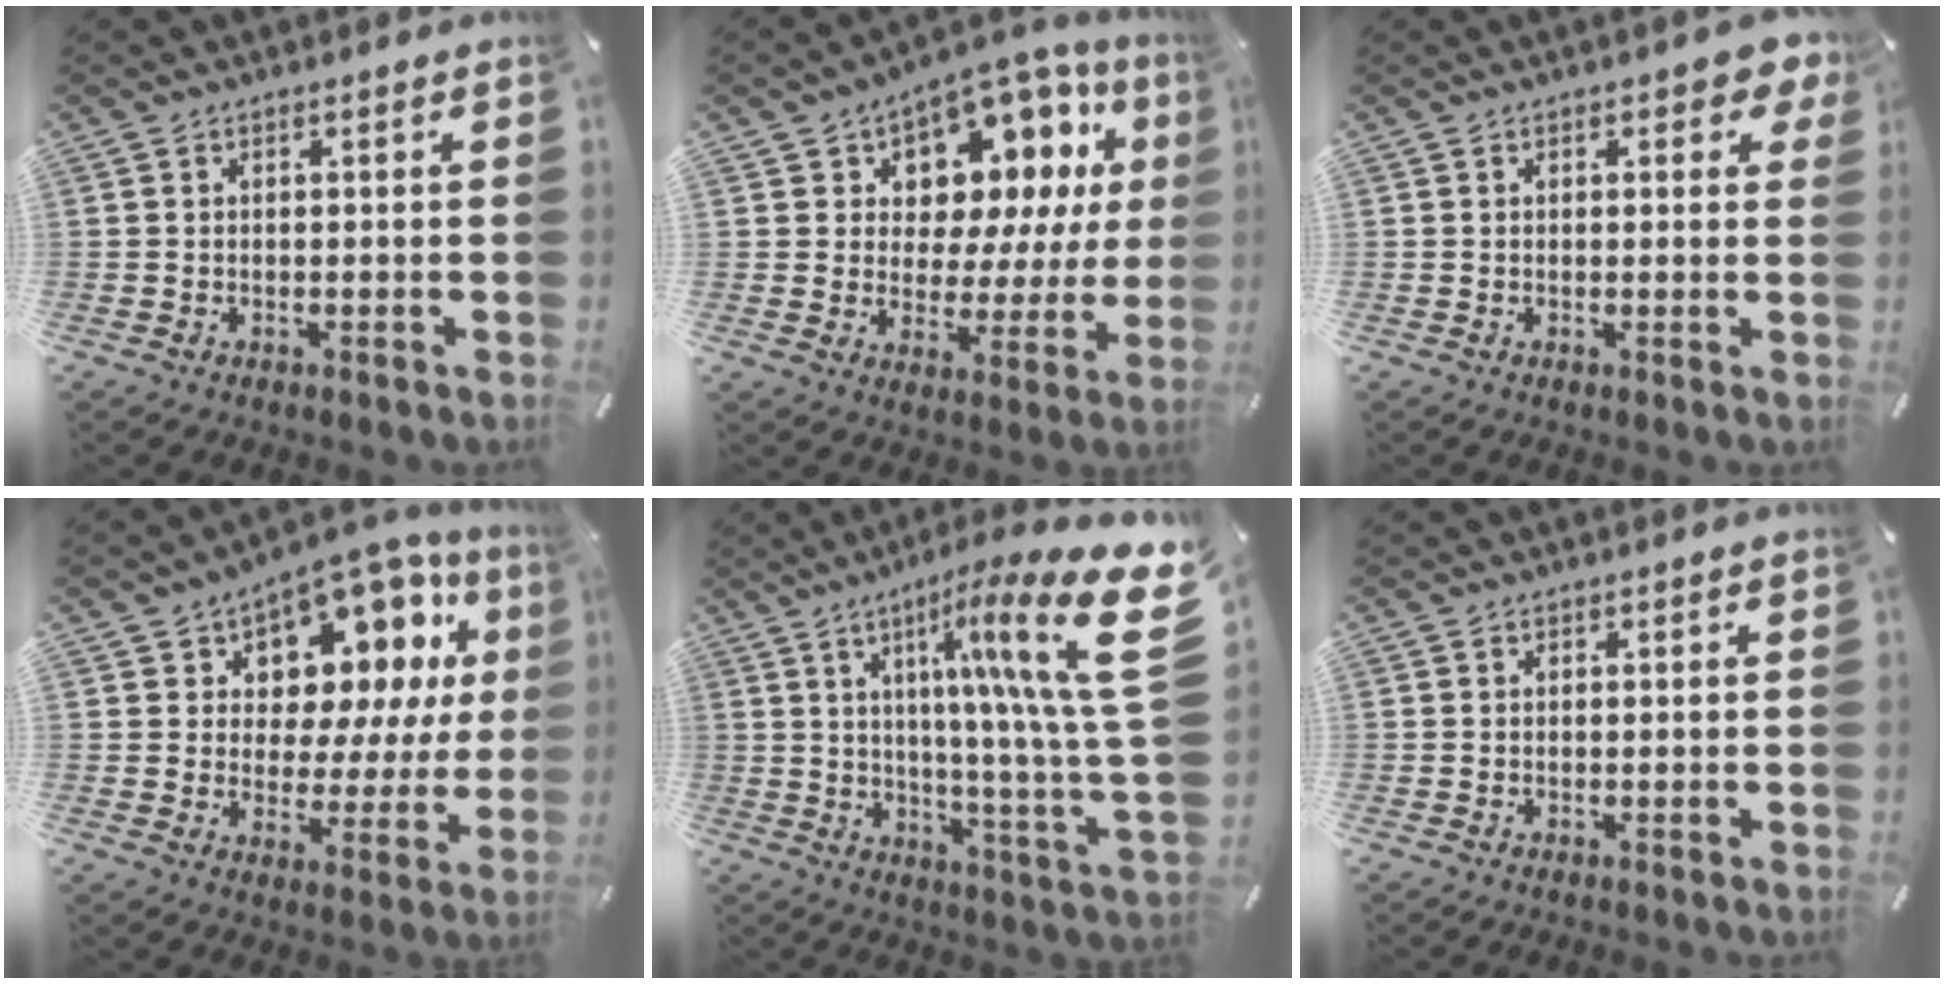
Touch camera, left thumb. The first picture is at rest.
{"total": 10.0, "force": [7.0, 6.5, 3.1], "torque": [-0.052, -0.070, 0.124]}
{"total": 3.5, "force": [1.6, 1.7, 2.6], "torque": [-0.032, -0.001, 0.022]}
{"total": 10.7, "force": [7.9, 6.3, 3.5], "torque": [-0.055, -0.080, 0.137]}
{"total": 27.6, "force": [9.4, 5.1, 25.5], "torque": [-0.368, -0.073, 0.141]}
{"total": 0.0}